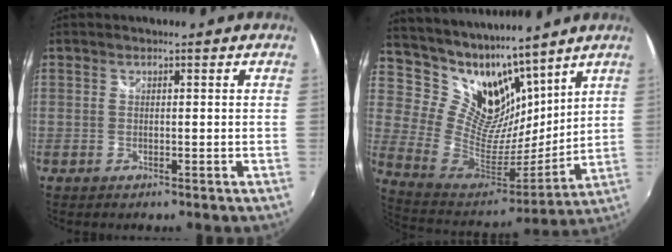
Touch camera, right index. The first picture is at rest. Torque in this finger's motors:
{"motor_torque": [-0.17, 0.42, 0.01, 0.00]}